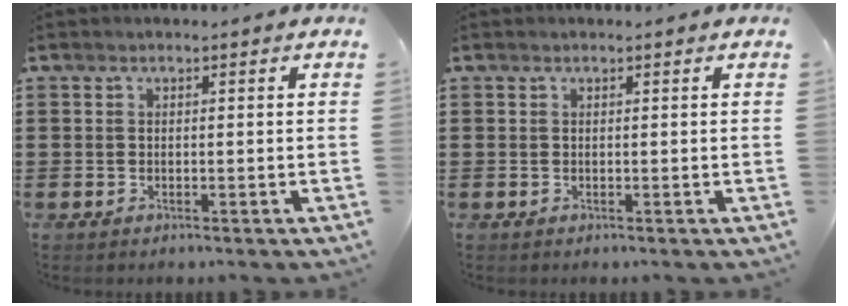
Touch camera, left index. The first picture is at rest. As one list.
[{"total": 0.0}]